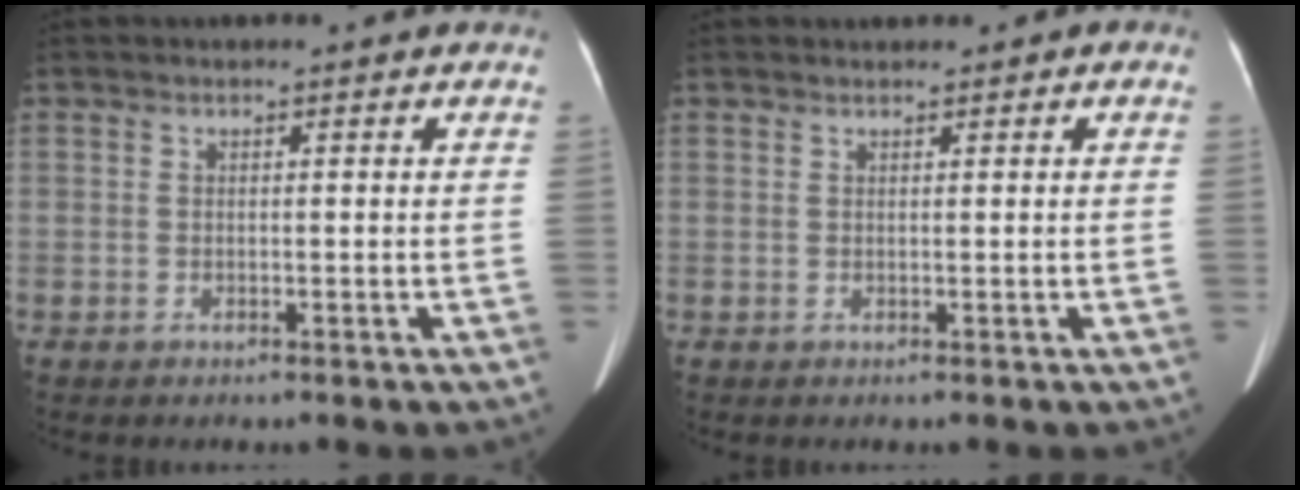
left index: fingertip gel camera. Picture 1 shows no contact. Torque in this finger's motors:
{"motor_torque": [0.33, -0.39, -0.01, -0.02]}